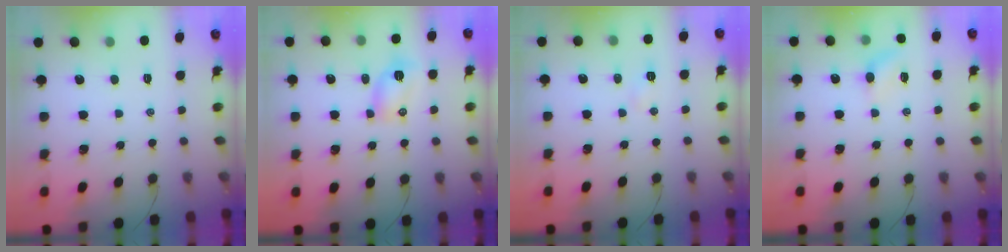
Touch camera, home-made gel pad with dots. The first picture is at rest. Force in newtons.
{"total": 5.2, "press": 5.0, "slide": 1.6}
{"total": 2.4, "press": 2.3, "slide": 0.8}
{"total": 5.3, "press": 5.1, "slide": 1.6}